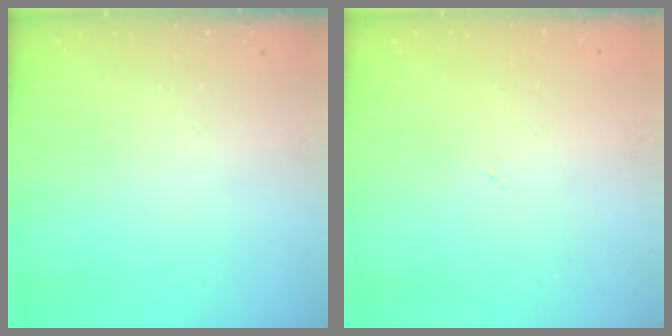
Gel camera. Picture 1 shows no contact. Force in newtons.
{"total": 0.0}